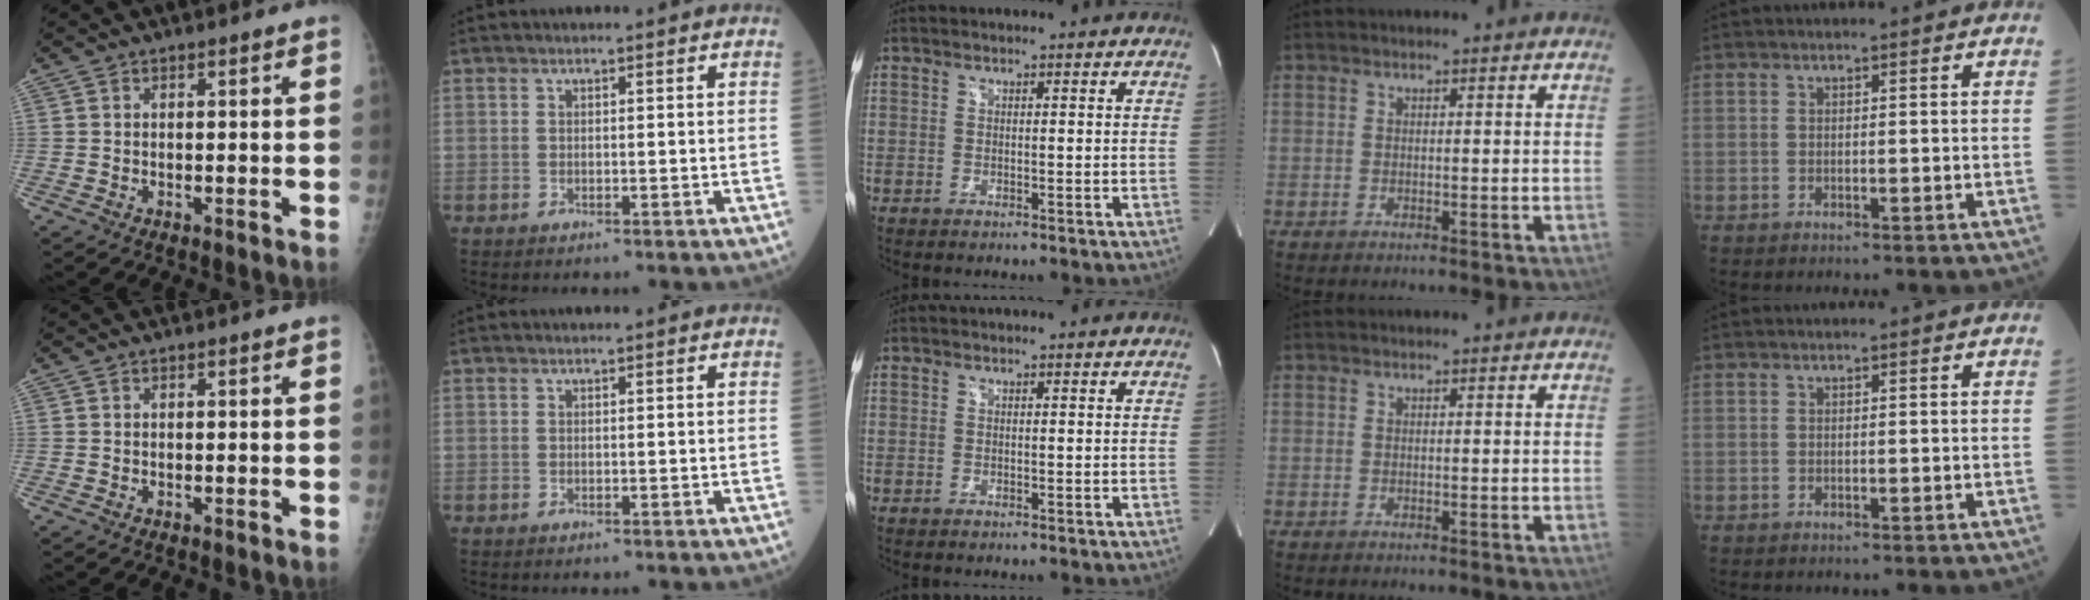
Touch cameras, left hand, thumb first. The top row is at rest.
{}